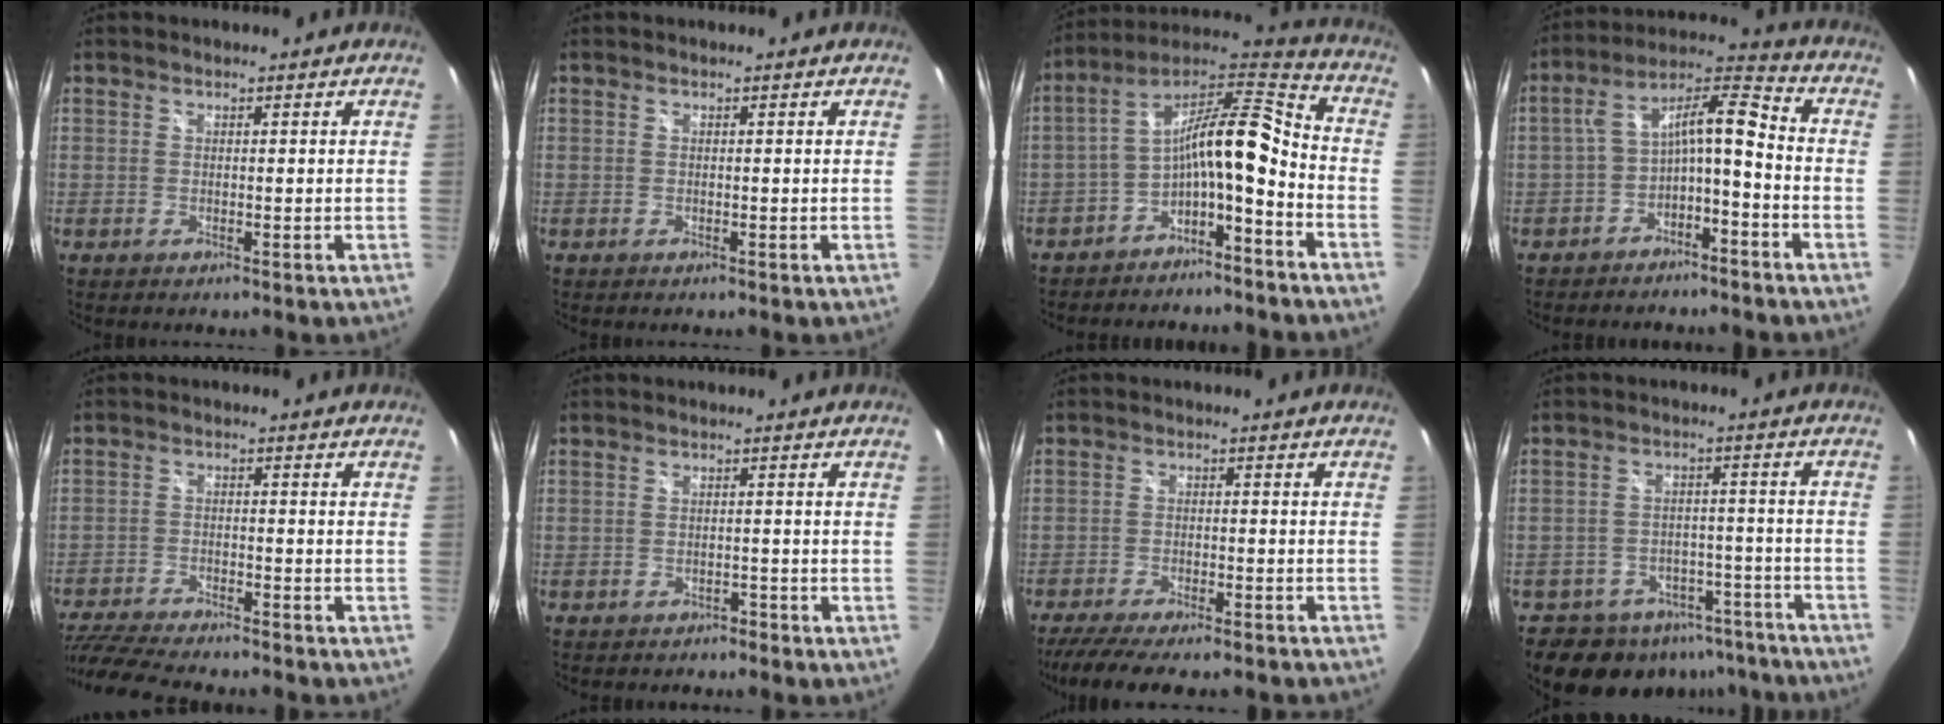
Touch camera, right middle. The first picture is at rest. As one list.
[{"total": 0.0}, {"total": 13.4, "force": [-4.9, 4.6, 11.6], "torque": [-0.214, 0.026, -0.092]}, {"total": 9.8, "force": [-3.9, 3.5, 8.3], "torque": [-0.167, 0.033, -0.062]}, {"total": 14.2, "force": [-12.5, 2.2, 6.4], "torque": [-0.152, -0.029, -0.209]}, {"total": 2.6, "force": [-2.3, 1.1, 0.5], "torque": [-0.010, -0.005, -0.031]}, {"total": 14.8, "force": [-12.6, 2.6, 7.2], "torque": [-0.147, -0.029, -0.186]}, {"total": 14.0, "force": [-10.9, 7.8, 3.8], "torque": [-0.084, 0.019, -0.133]}]